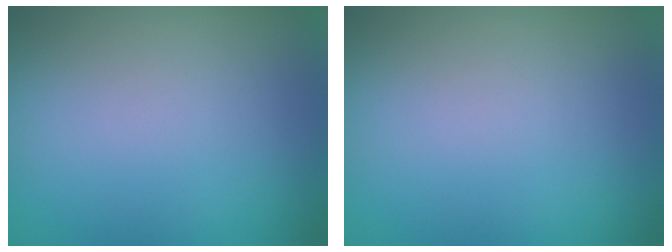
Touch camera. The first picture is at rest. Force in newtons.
{"total": 0.0}